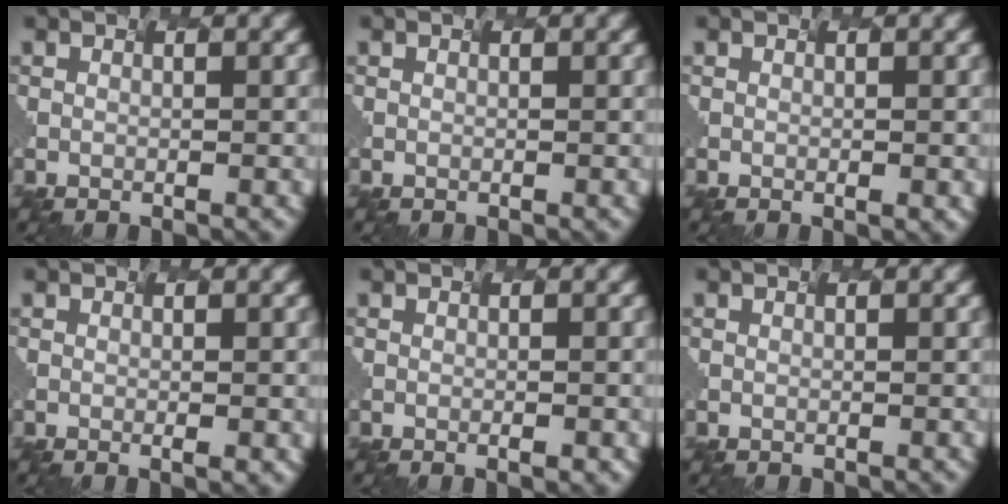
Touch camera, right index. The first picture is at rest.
{"total": 0.0}
{"total": 1.2, "force": [0.0, 0.4, 1.2], "torque": [-0.002, 0.009, 0.005]}
{"total": 1.3, "force": [-0.3, 0.2, 1.3], "torque": [-0.008, 0.003, 0.004]}
{"total": 1.5, "force": [-0.3, 0.5, 1.4], "torque": [-0.004, 0.012, 0.006]}
{"total": 0.0}